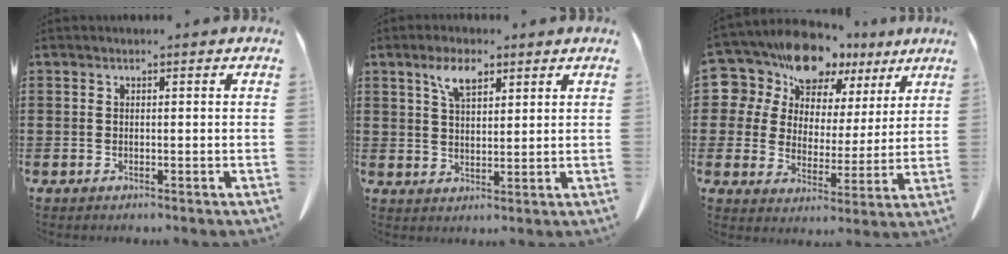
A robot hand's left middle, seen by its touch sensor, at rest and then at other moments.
{"total": 5.3, "force": [3.2, 2.1, 3.6], "torque": [-0.073, 0.003, 0.055]}
{"total": 11.2, "force": [9.8, 5.3, 1.3], "torque": [-0.059, -0.079, 0.182]}